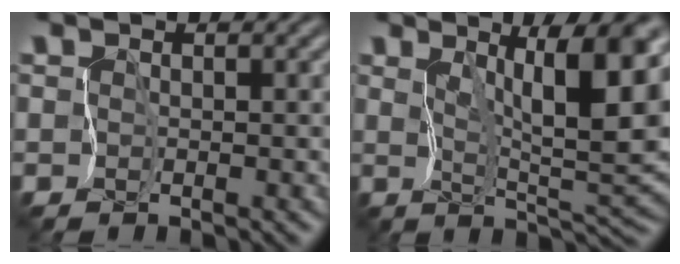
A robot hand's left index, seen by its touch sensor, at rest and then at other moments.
{"total": 9.8, "force": [3.4, 2.3, 8.9], "torque": [-0.128, -0.005, 0.056]}